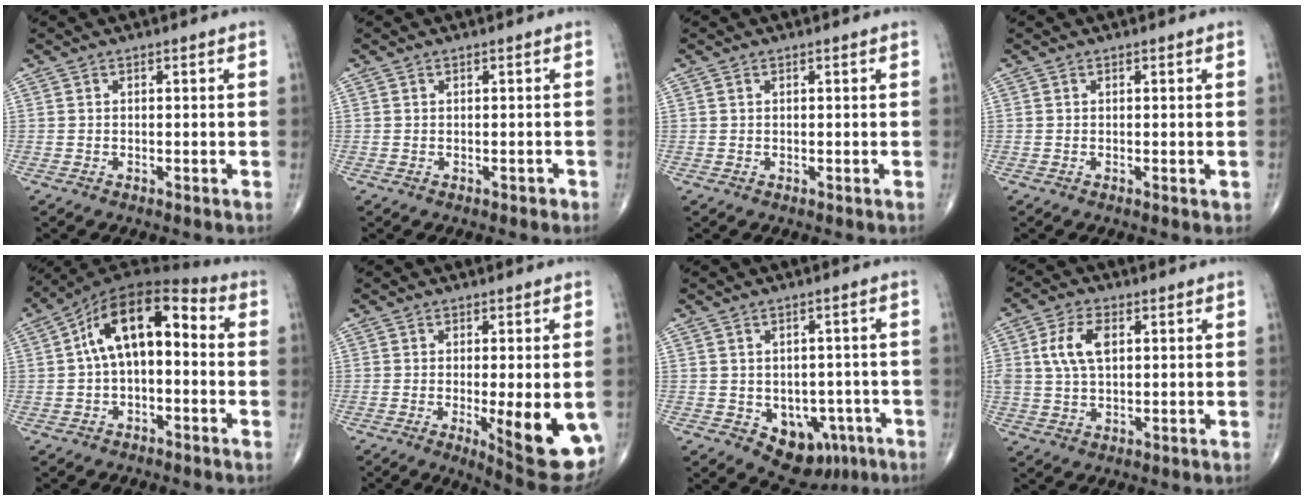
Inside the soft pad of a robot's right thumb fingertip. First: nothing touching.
{"total": 0.6, "force": [-0.2, 0.4, 0.3], "torque": [-0.005, 0.004, -0.002]}
{"total": 0.0}
{"total": 0.7, "force": [-0.1, 0.2, 0.6], "torque": [-0.007, -0.003, 0.000]}
{"total": 13.6, "force": [0.8, 7.2, 11.5], "torque": [-0.174, 0.049, -0.001]}
{"total": 13.4, "force": [-2.9, 3.6, 12.5], "torque": [-0.150, -0.025, -0.027]}
{"total": 9.5, "force": [-3.6, 6.8, 5.5], "torque": [-0.030, 0.020, -0.034]}
{"total": 7.6, "force": [1.8, 4.2, 6.0], "torque": [-0.122, 0.004, 0.036]}